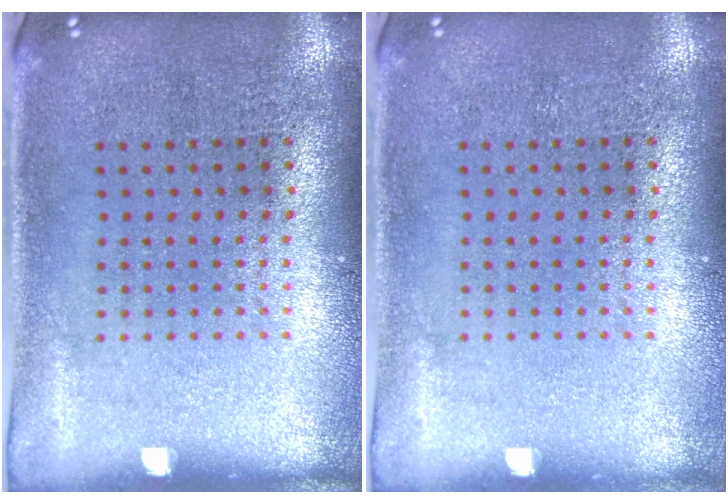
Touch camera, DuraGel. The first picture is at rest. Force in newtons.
{"total": 0.0}